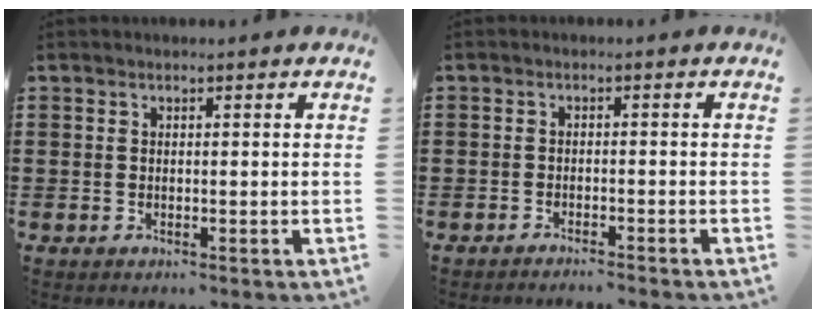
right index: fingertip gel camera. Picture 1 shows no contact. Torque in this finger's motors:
{"motor_torque": [-0.91, 1.08, -0.13, -0.04]}